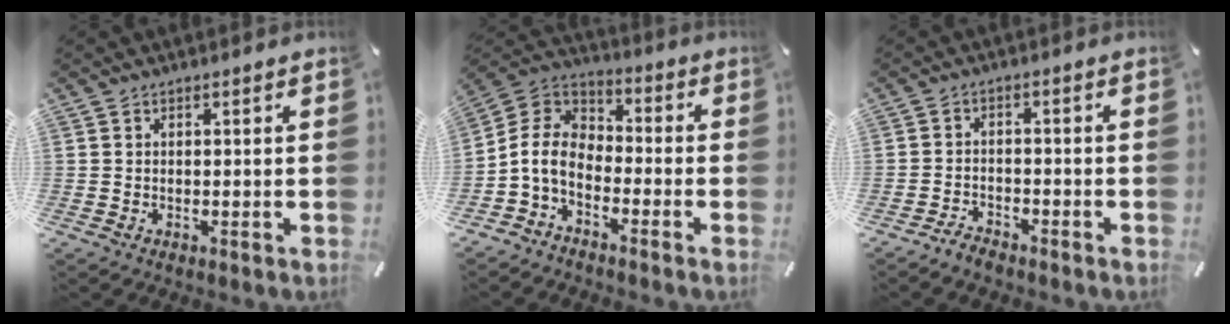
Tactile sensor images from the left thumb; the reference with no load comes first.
{"total": 8.0, "force": [-4.6, 5.1, 4.1], "torque": [-0.115, 0.004, -0.099]}
{"total": 2.9, "force": [-2.7, 0.8, 0.3], "torque": [-0.013, 0.016, -0.058]}